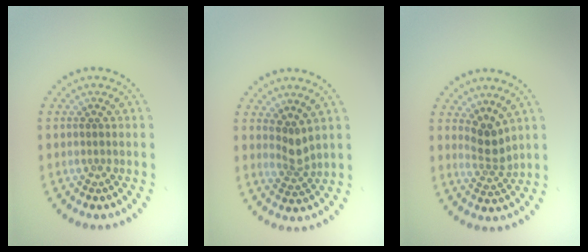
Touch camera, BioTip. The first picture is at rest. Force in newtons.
{"total": 2.0, "press": 1.3, "slide": 1.5}
{"total": 2.5, "press": 1.7, "slide": 1.8}